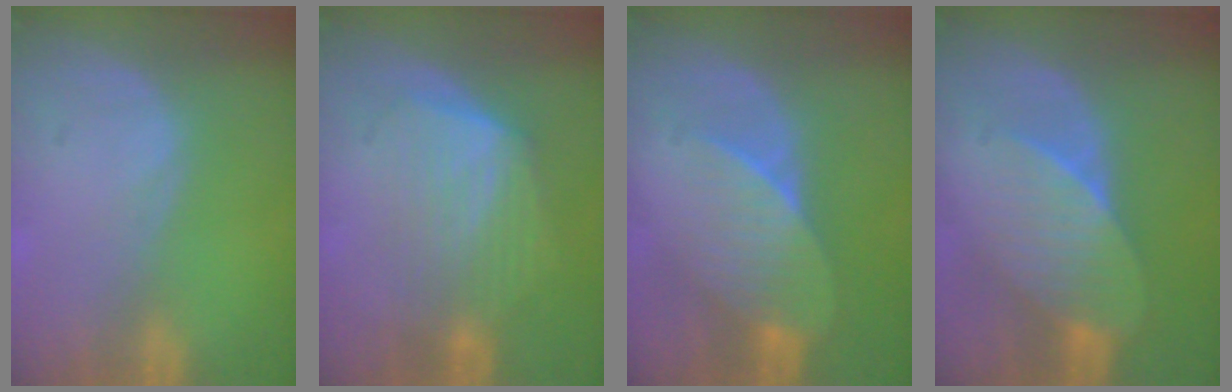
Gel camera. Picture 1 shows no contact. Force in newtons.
{"total": 6.5, "press": 6.1, "slide": 2.1}
{"total": 7.1, "press": 6.5, "slide": 2.8}
{"total": 7.4, "press": 6.9, "slide": 2.4}